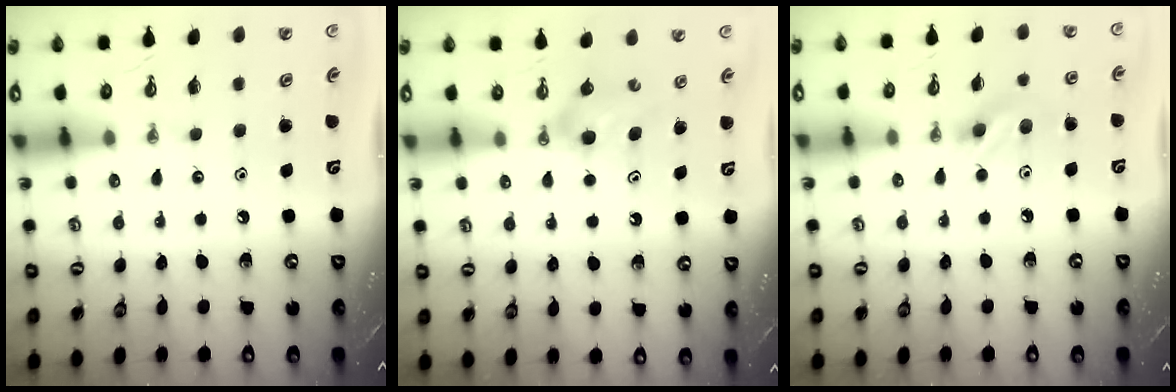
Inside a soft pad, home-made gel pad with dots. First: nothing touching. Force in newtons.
{"total": 3.0, "press": 2.9, "slide": 0.8}
{"total": 7.6, "press": 7.2, "slide": 2.4}